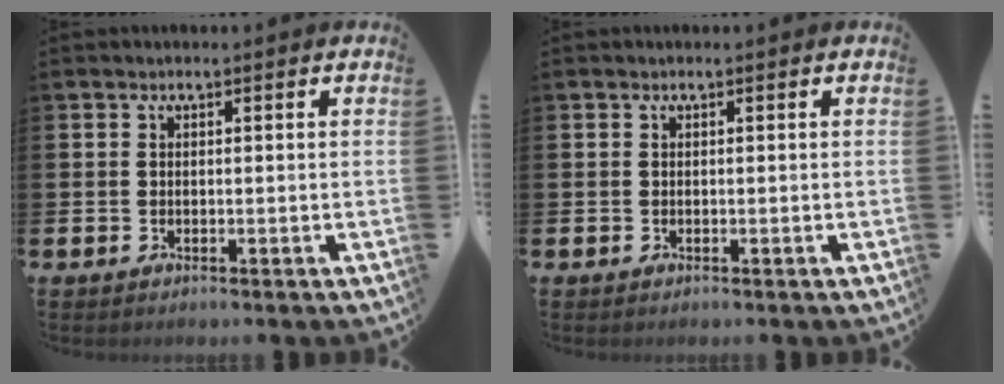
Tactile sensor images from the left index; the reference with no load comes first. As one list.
[{"total": 0.0}]